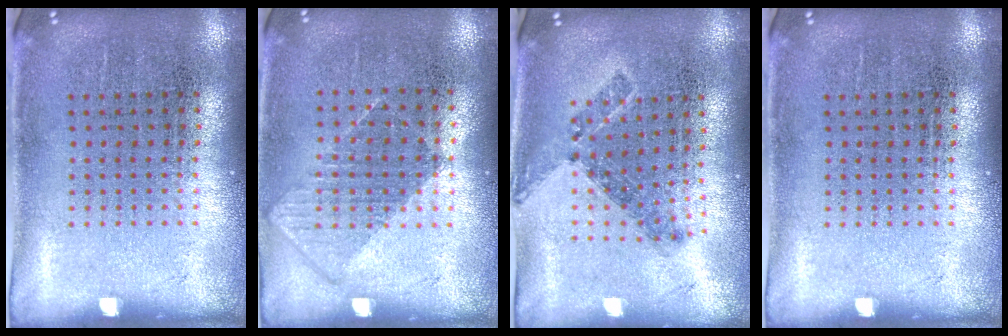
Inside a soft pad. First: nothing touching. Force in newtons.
{"total": 0.9, "press": 0.7, "slide": 0.4}
{"total": 0.7, "press": 0.6, "slide": 0.3}
{"total": 0.0}